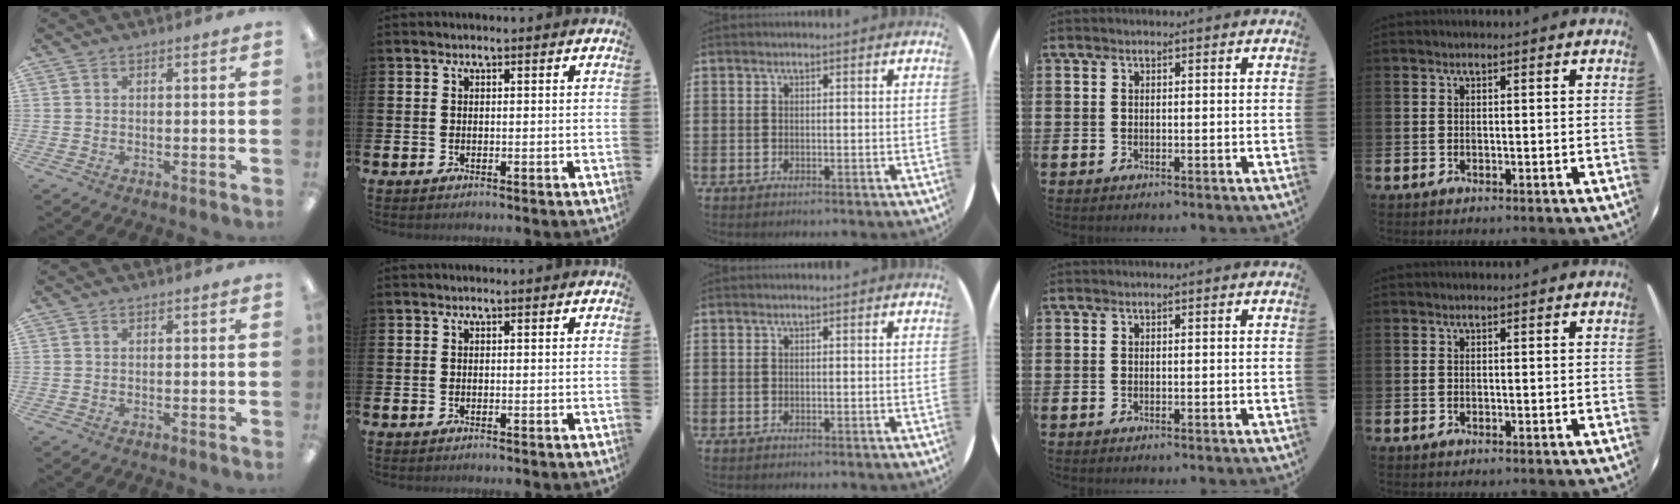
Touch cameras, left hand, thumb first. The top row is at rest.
{}